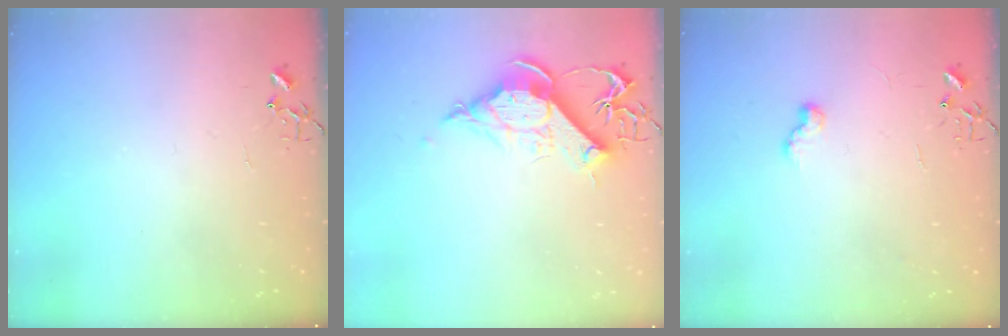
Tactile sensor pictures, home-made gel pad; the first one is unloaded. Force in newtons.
{"total": 12.5, "press": 12.4, "slide": 1.5}
{"total": 6.4, "press": 6.3, "slide": 0.6}